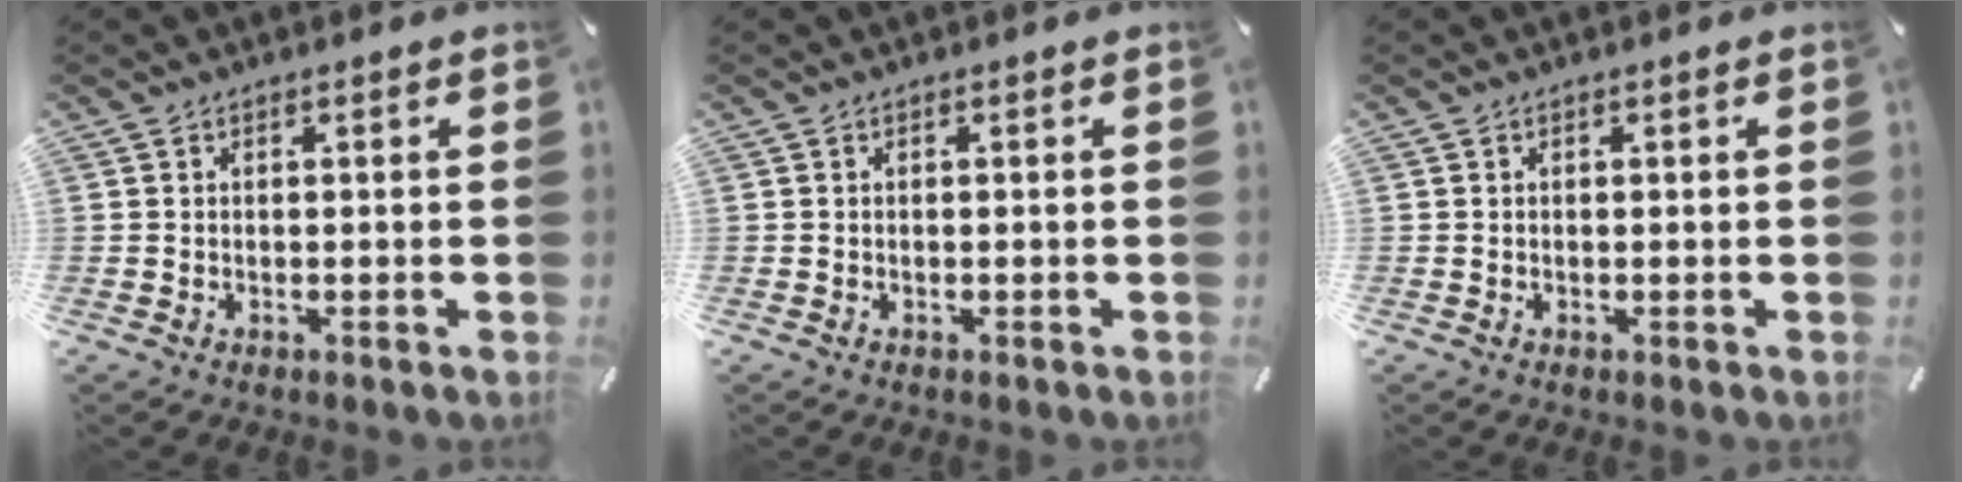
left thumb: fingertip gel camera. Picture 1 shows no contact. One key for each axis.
{"total": 0.0}
{"total": 0.0}